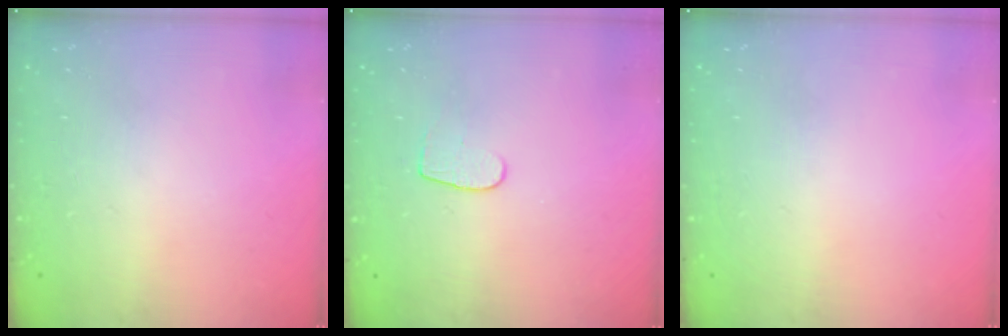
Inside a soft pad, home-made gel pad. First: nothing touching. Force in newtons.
{"total": 4.3, "press": 4.2, "slide": 0.3}
{"total": 0.0}